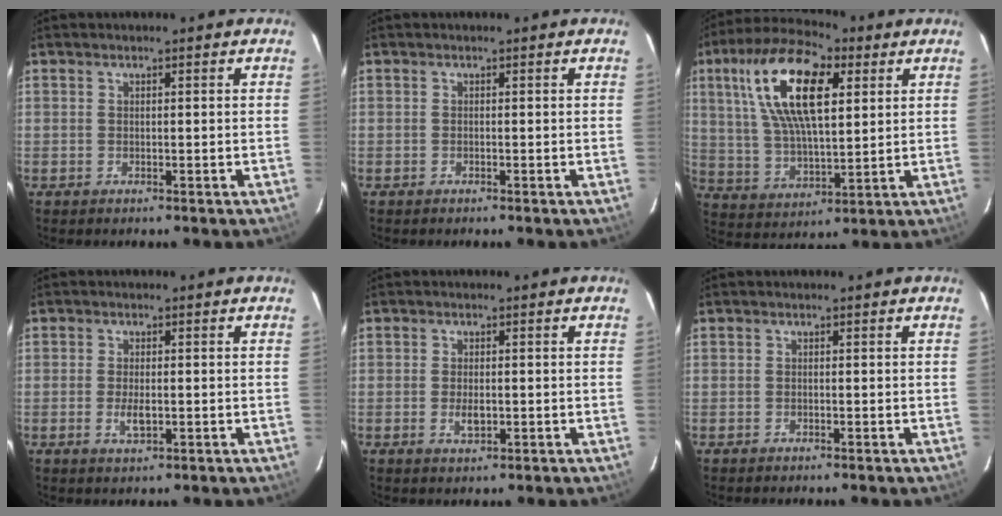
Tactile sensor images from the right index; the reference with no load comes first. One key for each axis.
{"total": 0.0}
{"total": 18.4, "fx": 6.7, "fy": 7.8, "fz": 15.2, "tx": -0.289, "ty": 0.026, "tz": 0.122}
{"total": 3.0, "fx": -0.8, "fy": 1.4, "fz": 2.6, "tx": -0.051, "ty": -0.003, "tz": -0.013}
{"total": 2.7, "fx": -0.7, "fy": 1.5, "fz": 2.2, "tx": -0.040, "ty": -0.002, "tz": -0.011}
{"total": 0.0}